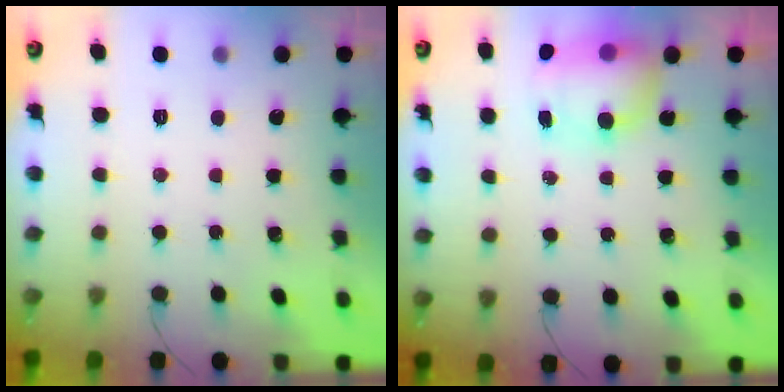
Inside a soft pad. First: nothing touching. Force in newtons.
{"total": 8.3, "press": 8.1, "slide": 1.8}